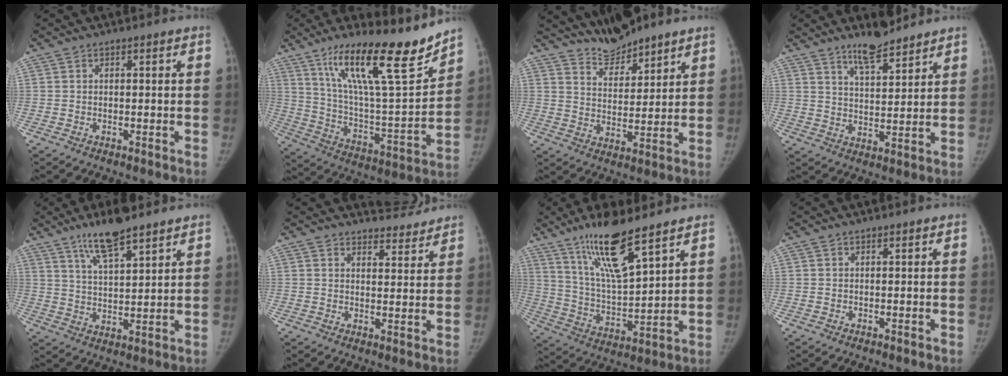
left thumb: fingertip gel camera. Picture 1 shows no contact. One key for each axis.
{"total": 23.4, "fx": 16.4, "fy": 4.3, "fz": 16.2, "tx": -0.239, "ty": -0.079, "tz": 0.285}
{"total": 8.1, "fx": 7.5, "fy": 1.8, "fz": 2.6, "tx": -0.024, "ty": -0.048, "tz": 0.139}
{"total": 8.0, "fx": 6.6, "fy": 2.0, "fz": 4.1, "tx": -0.056, "ty": -0.047, "tz": 0.117}
{"total": 9.7, "fx": 7.0, "fy": 2.0, "fz": 6.4, "tx": -0.105, "ty": -0.038, "tz": 0.130}
{"total": 5.9, "fx": 5.7, "fy": 1.7, "fz": 0.5, "tx": 0.016, "ty": -0.045, "tz": 0.074}
{"total": 15.0, "fx": 10.3, "fy": 2.8, "fz": 10.5, "tx": -0.182, "ty": -0.061, "tz": 0.205}
{"total": 0.0}